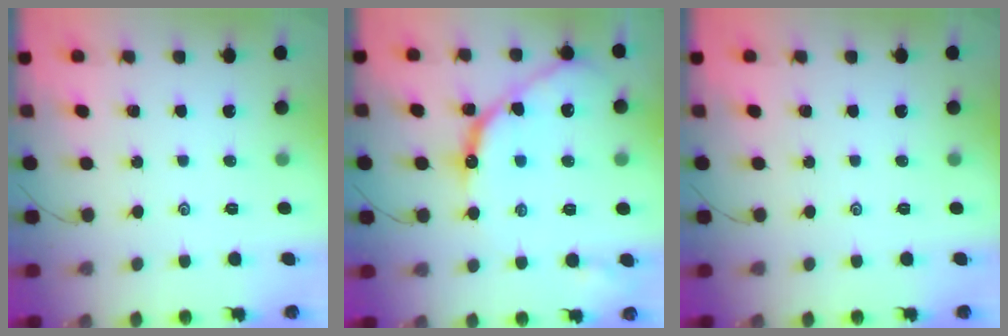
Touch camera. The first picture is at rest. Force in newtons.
{"total": 12.6, "press": 12.6, "slide": 1.0}
{"total": 0.0}